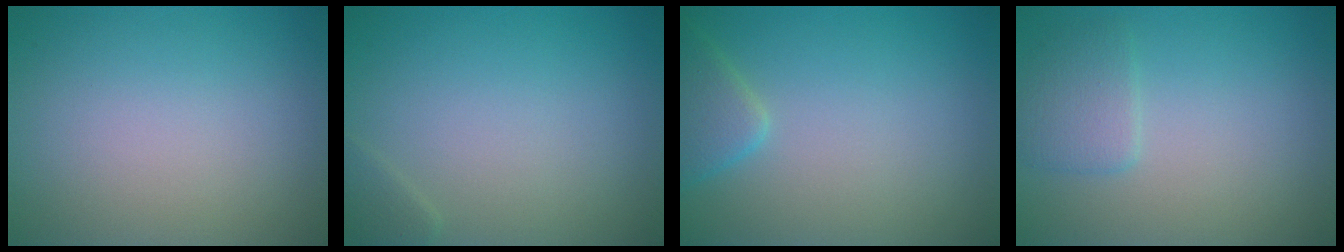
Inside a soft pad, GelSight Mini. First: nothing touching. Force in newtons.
{"total": 0.8, "press": 0.8, "slide": 0.1}
{"total": 2.4, "press": 2.4, "slide": 0.1}
{"total": 2.0, "press": 2.0, "slide": 0.1}